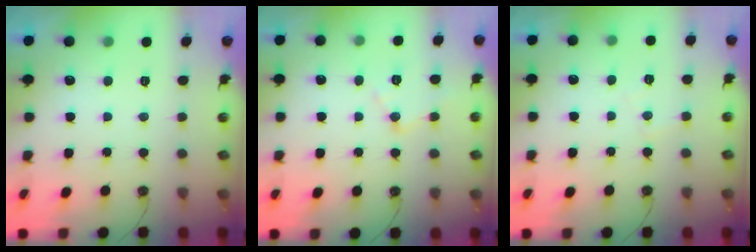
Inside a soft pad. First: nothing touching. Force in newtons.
{"total": 9.6, "press": 9.6, "slide": 0.7}
{"total": 4.5, "press": 4.4, "slide": 0.6}